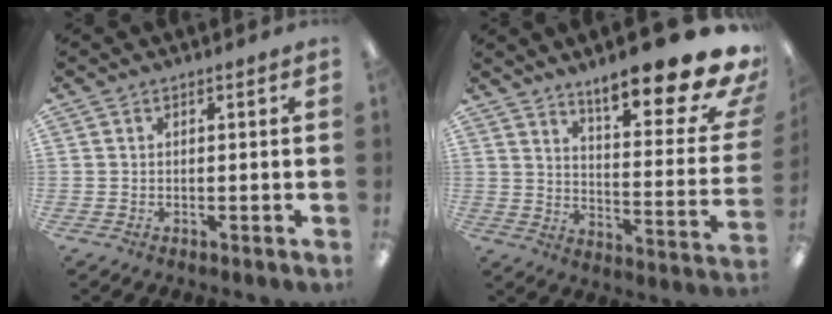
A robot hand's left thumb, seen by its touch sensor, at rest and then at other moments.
{"total": 19.4, "force": [14.2, 4.3, 12.5], "torque": [-0.175, -0.117, 0.229]}